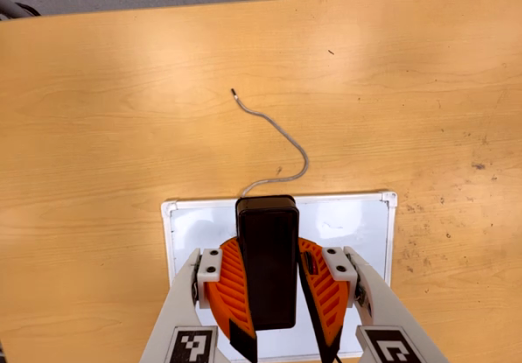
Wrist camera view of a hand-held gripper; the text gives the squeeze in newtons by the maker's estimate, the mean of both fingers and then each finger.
{"total": 10.2, "left": 9.4, "right": 11.1}